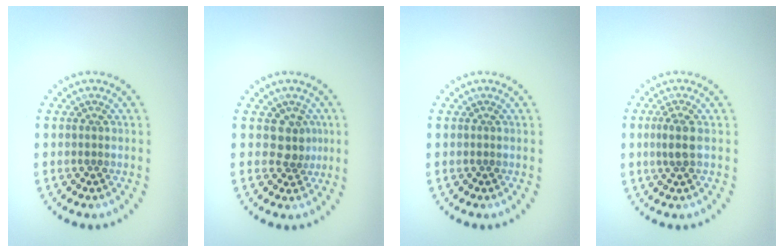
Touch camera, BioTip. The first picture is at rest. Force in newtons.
{"total": 2.2, "press": 1.7, "slide": 1.4}
{"total": 0.0}
{"total": 1.8, "press": 1.6, "slide": 0.7}